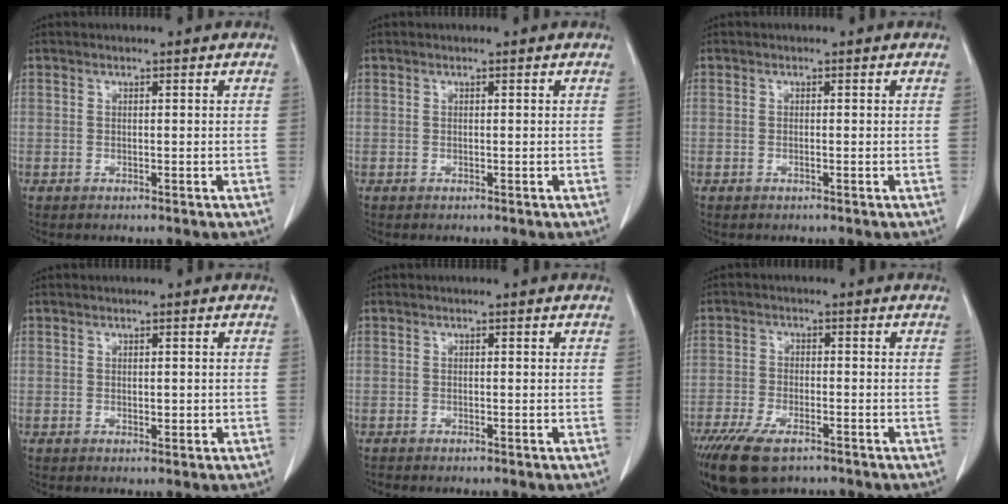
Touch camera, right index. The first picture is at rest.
{"total": 0.0}
{"total": 0.6, "force": [-0.2, 0.3, 0.6], "torque": [-0.017, 0.001, -0.002]}
{"total": 1.7, "force": [-0.2, 1.0, 1.4], "torque": [-0.027, 0.000, 0.002]}
{"total": 0.6, "force": [-0.3, 0.3, 0.3], "torque": [-0.013, -0.001, -0.006]}
{"total": 10.9, "force": [-7.4, 4.4, 6.7], "torque": [-0.130, -0.017, -0.124]}